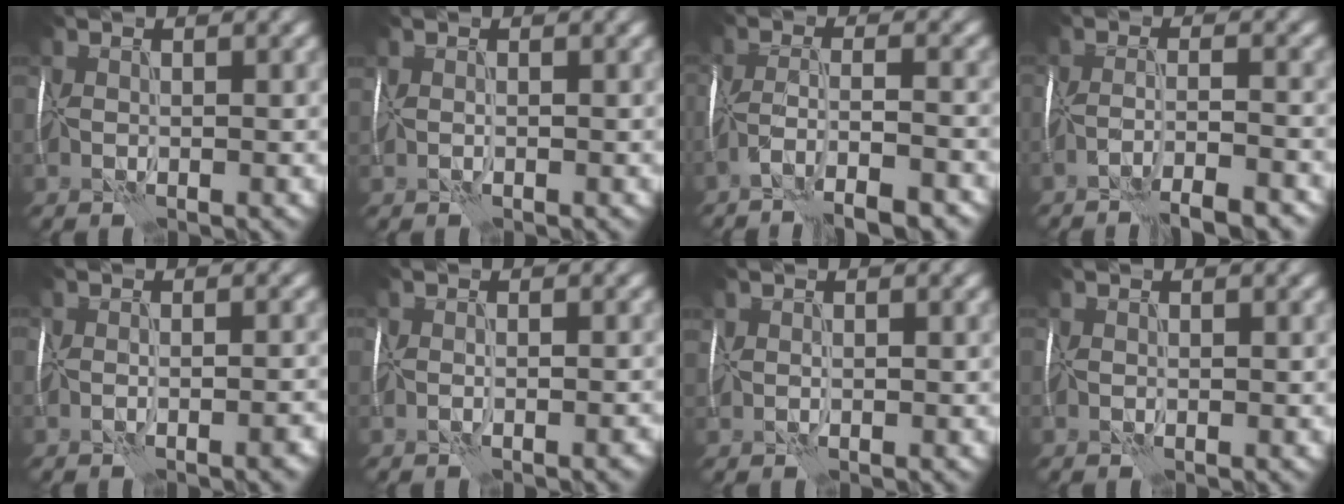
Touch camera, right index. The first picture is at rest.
{"total": 0.5, "force": [0.0, 0.3, 0.4], "torque": [-0.007, 0.001, 0.003]}
{"total": 6.5, "force": [-4.9, 1.2, 4.1], "torque": [-0.064, 0.008, -0.084]}
{"total": 5.4, "force": [-4.3, 0.7, 3.2], "torque": [-0.044, -0.002, -0.066]}
{"total": 1.7, "force": [-1.2, 0.4, 1.2], "torque": [-0.015, 0.006, -0.019]}
{"total": 1.3, "force": [-0.9, 0.5, 0.8], "torque": [-0.009, 0.005, -0.011]}
{"total": 0.9, "force": [0.3, 0.8, 0.4], "torque": [-0.007, 0.005, 0.004]}
{"total": 0.0}